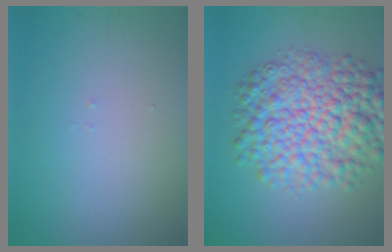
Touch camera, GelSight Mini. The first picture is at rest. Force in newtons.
{"total": 9.6, "press": 9.6, "slide": 0.1}